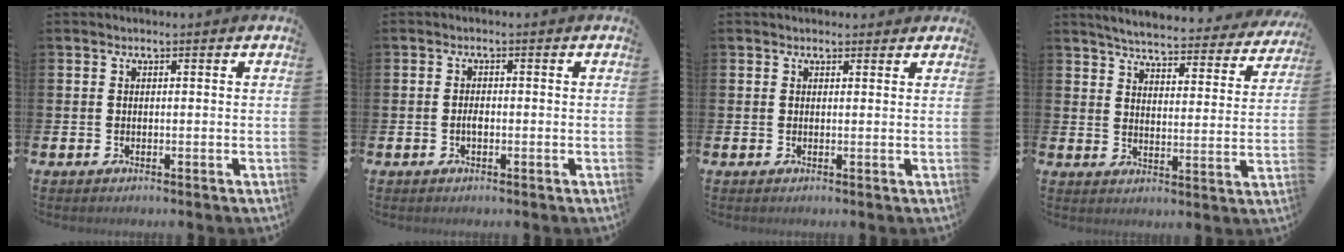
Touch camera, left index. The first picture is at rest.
{"total": 1.3, "force": [-0.3, 0.6, 1.1], "torque": [-0.015, -0.003, -0.008]}
{"total": 1.2, "force": [1.0, 0.6, 0.1], "torque": [0.010, 0.001, 0.017]}
{"total": 4.8, "force": [4.6, 0.4, 1.3], "torque": [-0.039, -0.039, 0.073]}